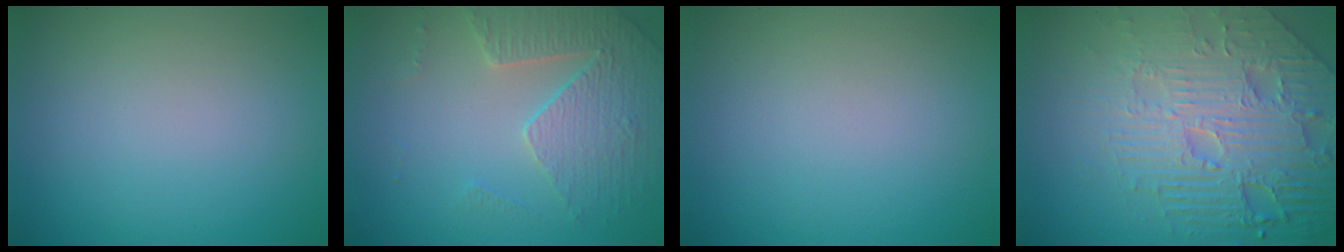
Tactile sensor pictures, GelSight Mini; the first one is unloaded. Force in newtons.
{"total": 3.7, "press": 3.6, "slide": 0.8}
{"total": 0.0}
{"total": 8.3, "press": 6.2, "slide": 5.5}